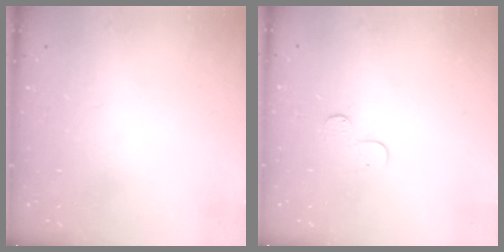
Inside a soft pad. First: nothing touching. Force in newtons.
{"total": 4.9, "press": 4.9, "slide": 0.5}